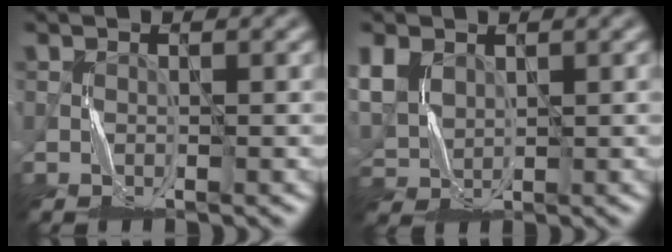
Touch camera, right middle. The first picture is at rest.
{"total": 4.5, "force": [1.8, 3.2, 2.5], "torque": [-0.073, 0.003, 0.039]}